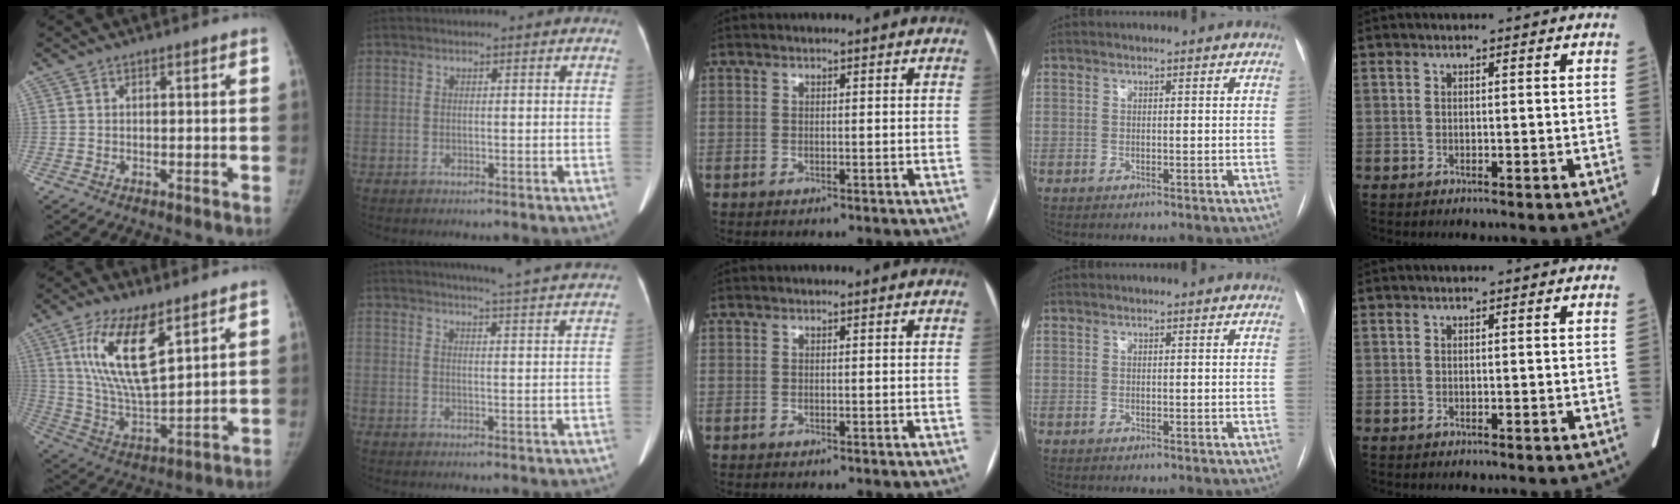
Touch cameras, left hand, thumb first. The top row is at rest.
{"thumb": {"total": 16.0, "force": [7.4, 5.9, 13.0], "torque": [-0.235, -0.035, 0.147]}, "index": {"total": 16.5, "force": [15.6, -0.6, 5.6], "torque": [-0.083, -0.036, 0.179]}}